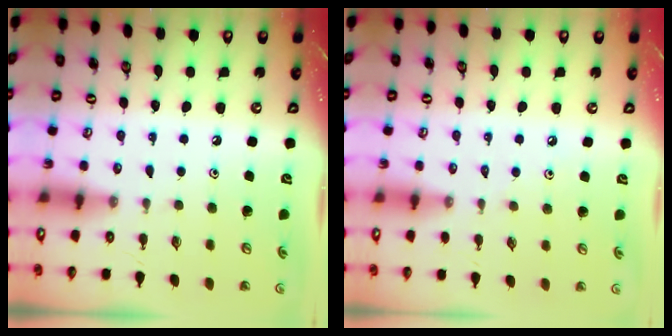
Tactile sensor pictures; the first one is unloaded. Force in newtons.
{"total": 2.8, "press": 2.7, "slide": 0.6}